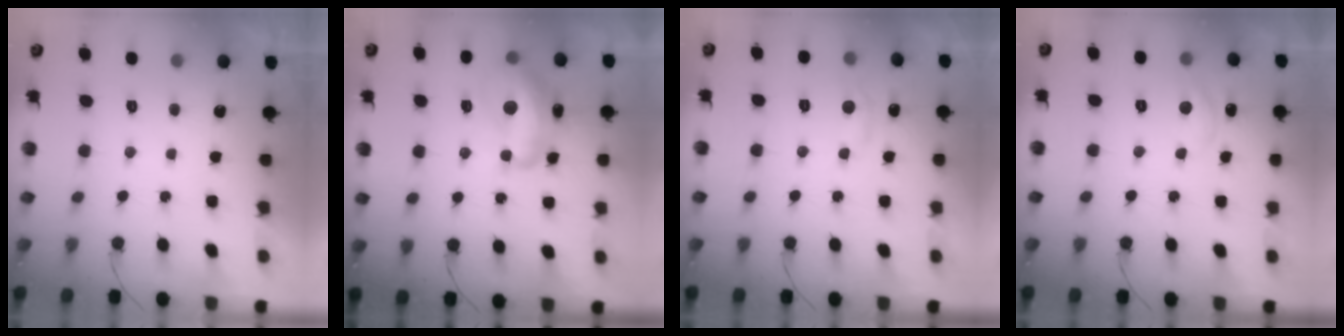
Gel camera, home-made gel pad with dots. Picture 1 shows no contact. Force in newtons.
{"total": 15.0, "press": 14.9, "slide": 1.1}
{"total": 6.6, "press": 6.6, "slide": 0.9}
{"total": 7.3, "press": 7.3, "slide": 0.5}